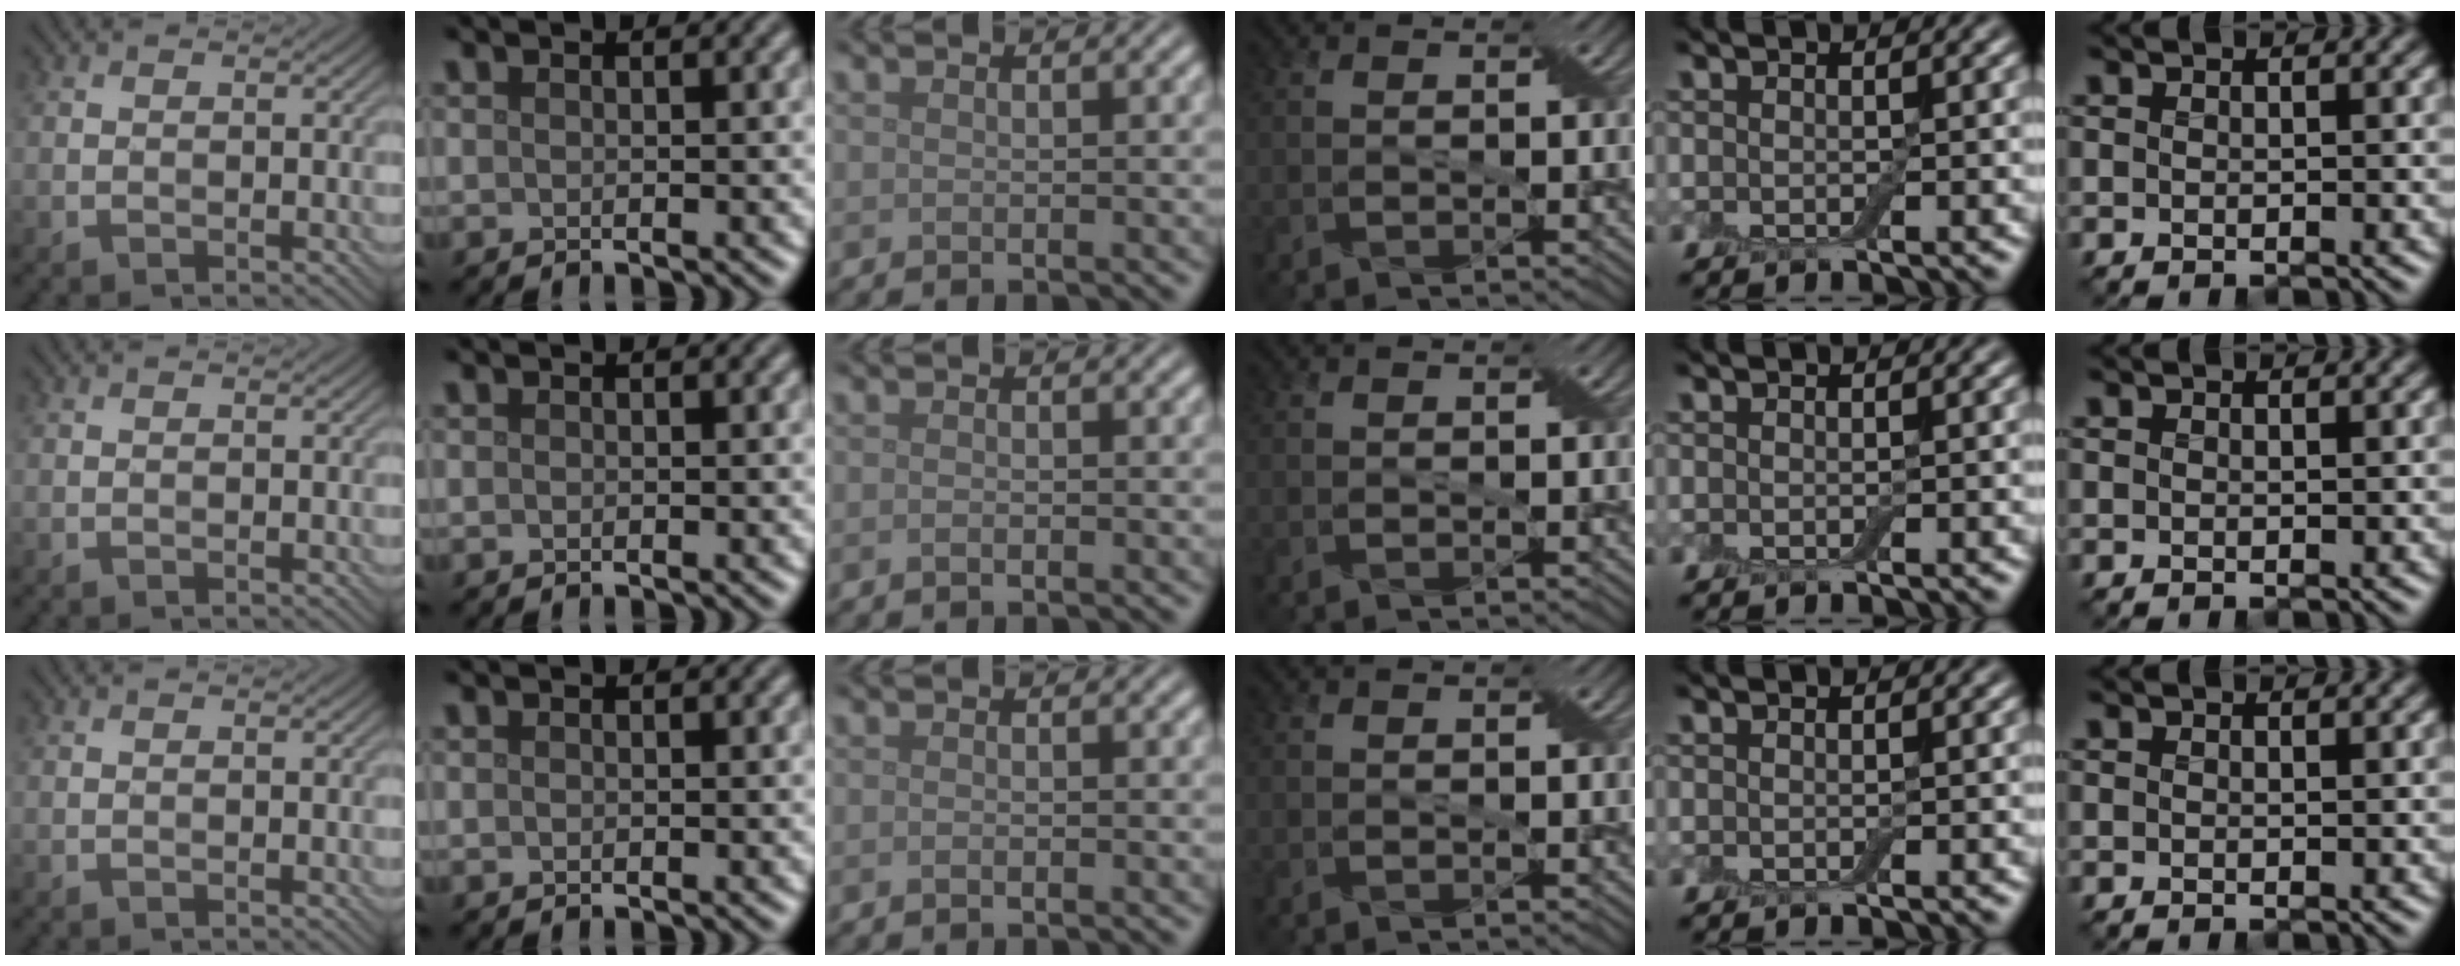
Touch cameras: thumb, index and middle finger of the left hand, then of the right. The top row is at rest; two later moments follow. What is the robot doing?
{"motion": "extract", "object": "drawer"}